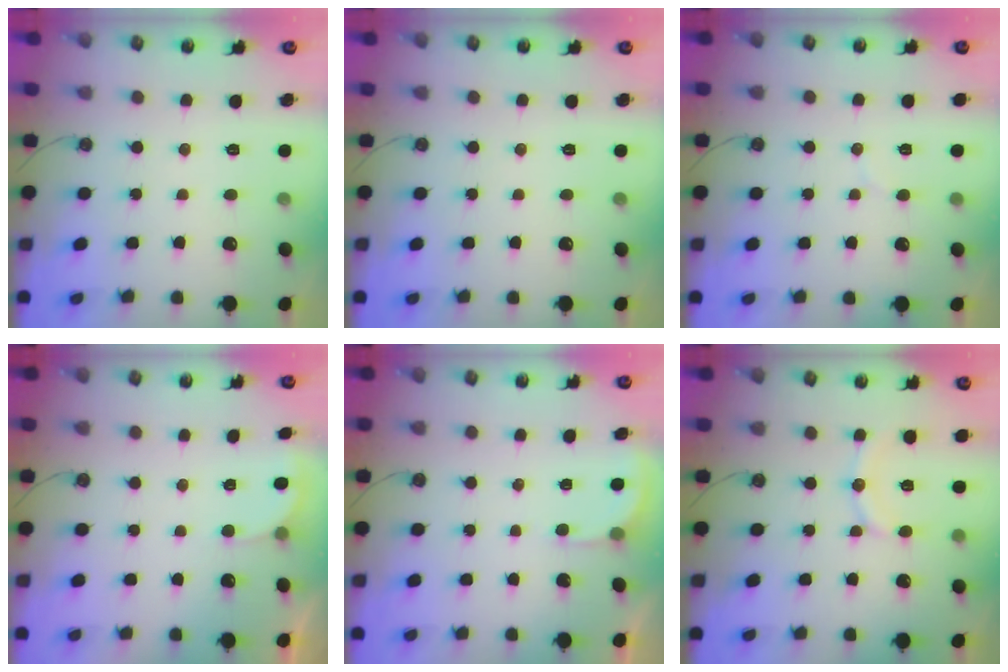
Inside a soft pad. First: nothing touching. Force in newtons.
{"total": 0.0}
{"total": 2.7, "press": 2.7, "slide": 0.2}
{"total": 2.4, "press": 2.2, "slide": 1.0}
{"total": 2.1, "press": 2.1, "slide": 0.1}
{"total": 8.9, "press": 8.7, "slide": 2.1}